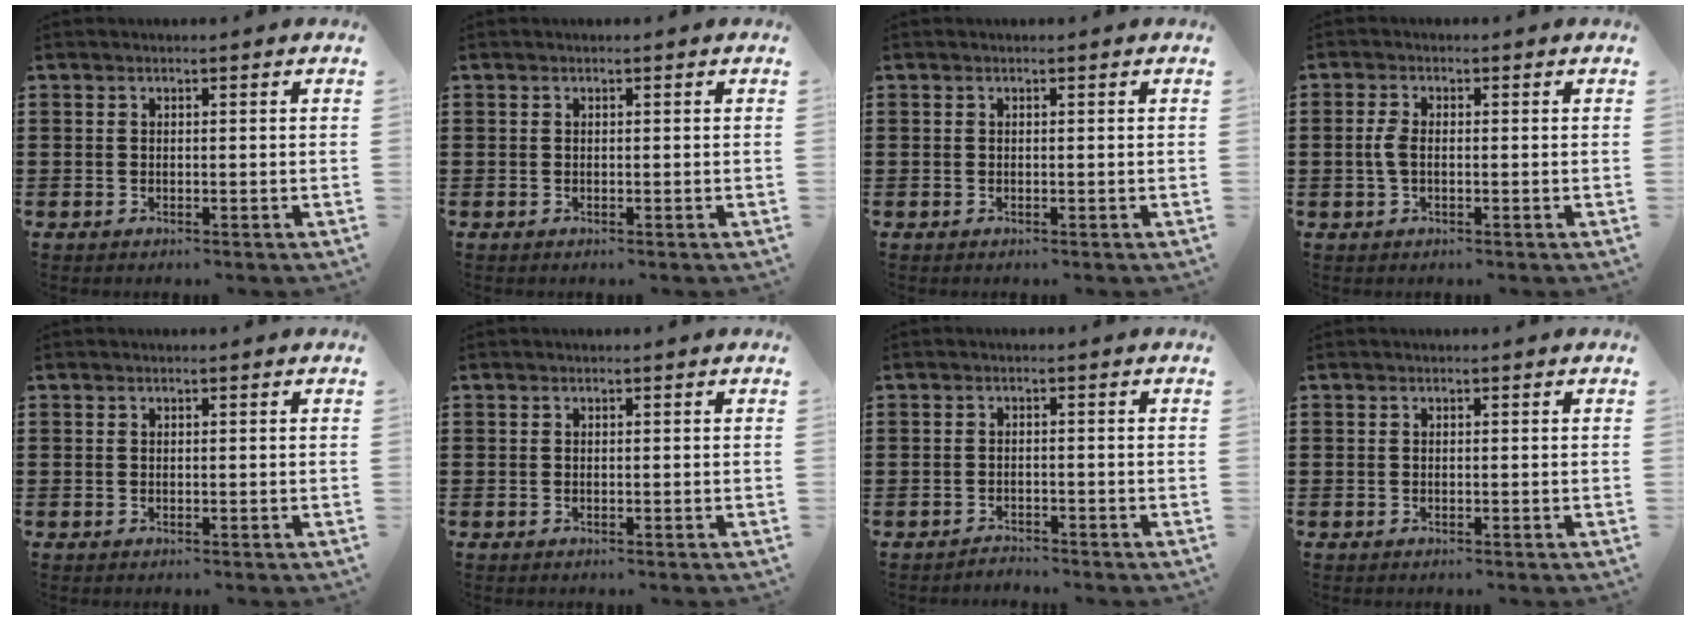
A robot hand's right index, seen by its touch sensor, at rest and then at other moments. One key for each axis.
{"total": 0.0}
{"total": 0.0}
{"total": 2.9, "fx": -0.2, "fy": 1.4, "fz": 2.6, "tx": -0.072, "ty": -0.004, "tz": -0.012}
{"total": 0.0}
{"total": 0.0}
{"total": 1.4, "fx": -1.4, "fy": 0.1, "fz": -0.1, "tx": -0.003, "ty": 0.003, "tz": -0.032}
{"total": 0.0}